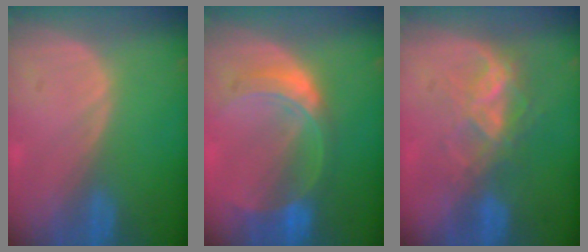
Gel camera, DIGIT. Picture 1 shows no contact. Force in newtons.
{"total": 7.5, "press": 6.6, "slide": 3.7}
{"total": 6.8, "press": 5.9, "slide": 3.4}